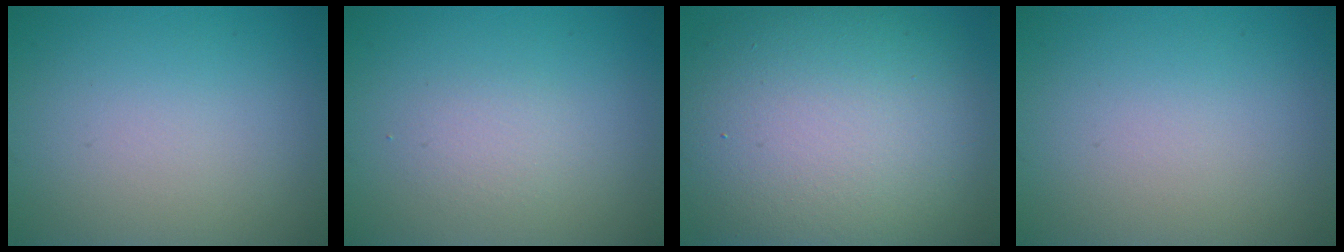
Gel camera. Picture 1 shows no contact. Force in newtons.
{"total": 1.4, "press": 1.4, "slide": 0.1}
{"total": 14.7, "press": 14.7, "slide": 0.9}
{"total": 0.0}